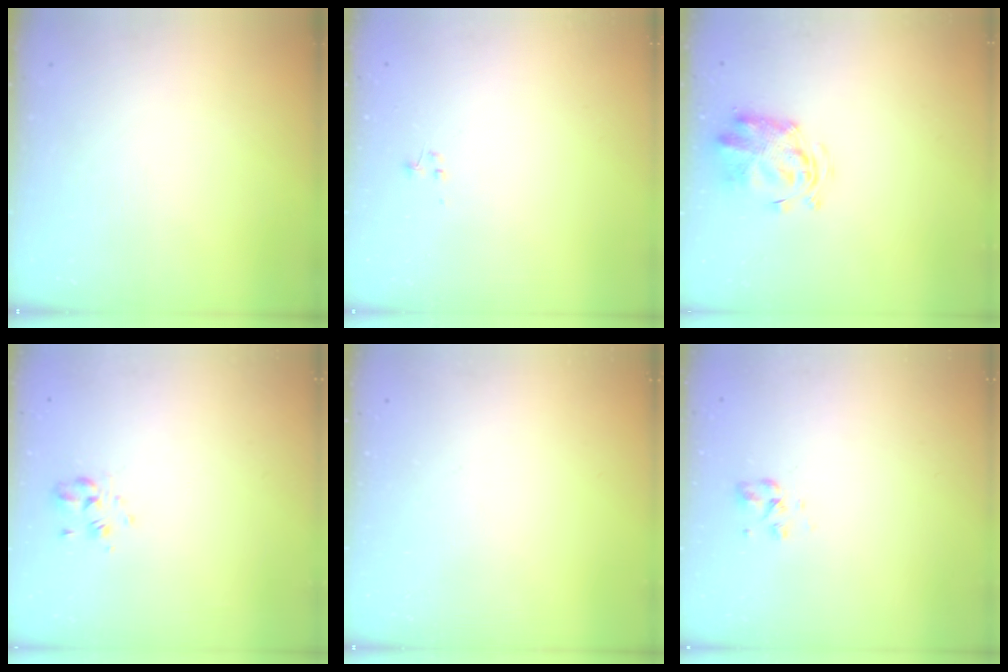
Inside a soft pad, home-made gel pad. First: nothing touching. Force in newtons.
{"total": 0.0}
{"total": 2.9, "press": 2.9, "slide": 0.6}
{"total": 2.0, "press": 1.7, "slide": 0.9}
{"total": 0.0}
{"total": 2.6, "press": 2.4, "slide": 1.0}